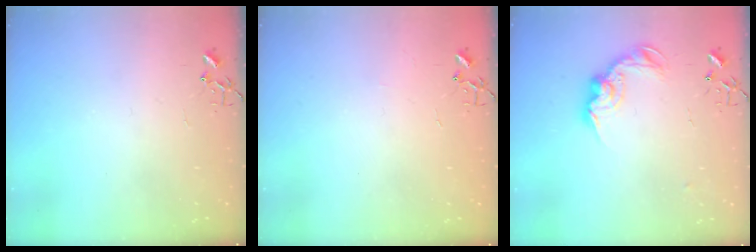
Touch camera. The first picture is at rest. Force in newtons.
{"total": 1.8, "press": 1.8, "slide": 0.3}
{"total": 12.8, "press": 12.8, "slide": 0.7}